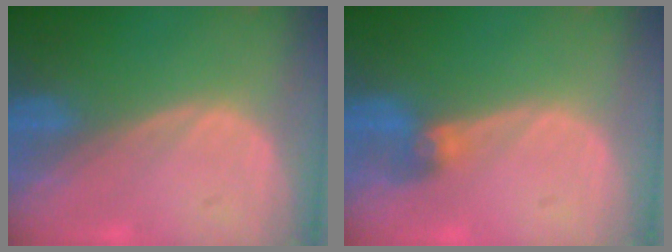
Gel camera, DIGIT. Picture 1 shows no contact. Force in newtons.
{"total": 2.6, "press": 2.6, "slide": 0.6}